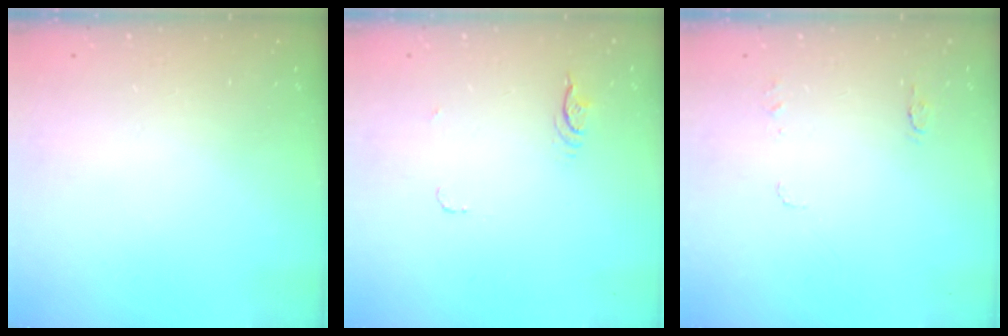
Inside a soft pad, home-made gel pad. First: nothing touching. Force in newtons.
{"total": 3.8, "press": 3.4, "slide": 1.6}
{"total": 5.2, "press": 5.1, "slide": 0.5}